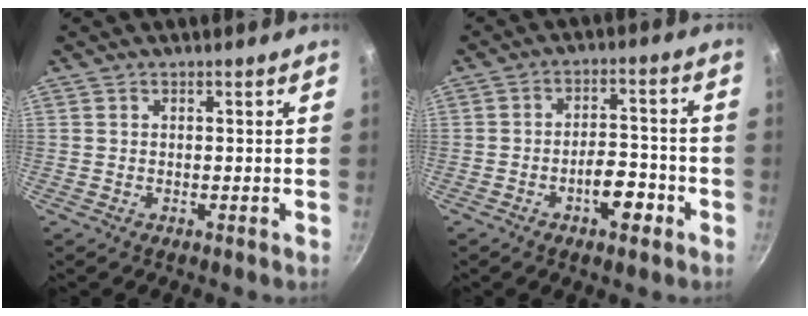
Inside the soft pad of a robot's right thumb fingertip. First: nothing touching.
{"total": 7.3, "force": [-3.5, 3.5, 5.4], "torque": [-0.062, 0.032, -0.055]}